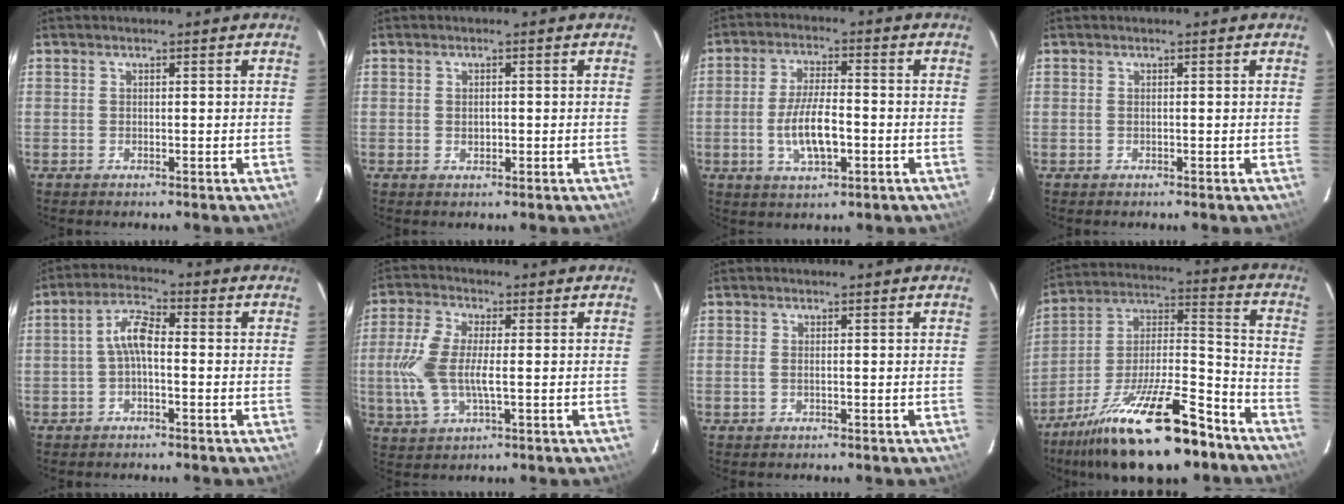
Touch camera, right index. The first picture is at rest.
{"total": 1.3, "force": [-0.2, 1.0, 0.8], "torque": [-0.013, 0.004, -0.002]}
{"total": 8.8, "force": [-2.2, 3.2, 7.9], "torque": [-0.157, -0.001, -0.038]}
{"total": 0.0}
{"total": 4.8, "force": [-0.9, 1.7, 4.3], "torque": [-0.092, 0.019, -0.021]}
{"total": 9.5, "force": [-0.8, 3.9, 8.6], "torque": [-0.195, 0.002, -0.015]}
{"total": 0.8, "force": [-0.2, 0.4, 0.7], "torque": [-0.017, 0.000, -0.005]}
{"total": 23.9, "force": [-16.5, 7.1, 15.7], "torque": [-0.277, -0.006, -0.260]}